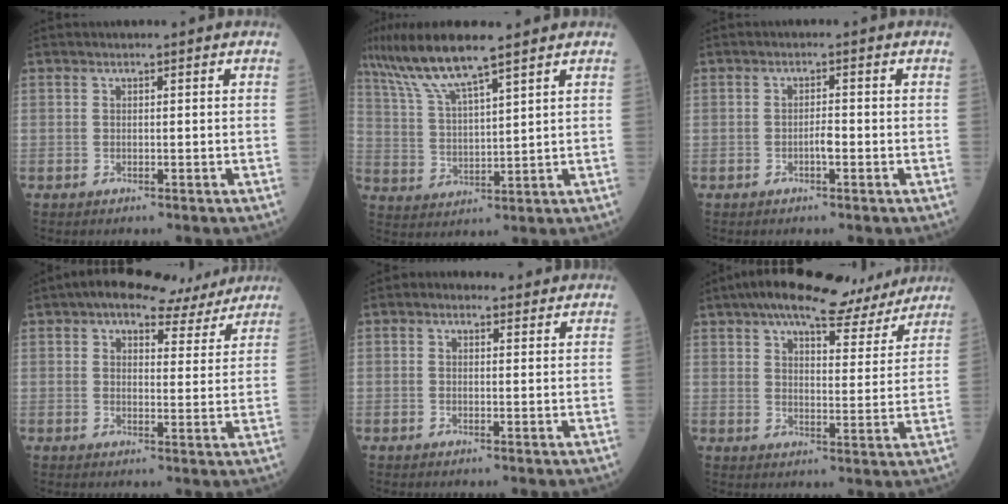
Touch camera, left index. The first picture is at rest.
{"total": 9.8, "force": [7.6, 0.3, 6.2], "torque": [-0.130, 0.009, 0.148]}
{"total": 1.7, "force": [-1.0, 0.3, 1.4], "torque": [-0.023, -0.002, -0.018]}
{"total": 10.0, "force": [7.9, 4.3, 4.2], "torque": [-0.049, 0.022, 0.092]}
{"total": 2.4, "force": [1.4, 1.6, 1.0], "torque": [-0.021, 0.018, 0.019]}
{"total": 17.6, "force": [14.8, 5.1, 8.1], "torque": [-0.110, 0.024, 0.192]}